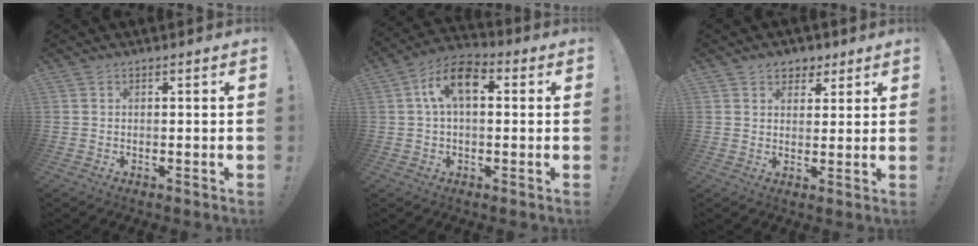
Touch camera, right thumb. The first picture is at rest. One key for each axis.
{"total": 10.9, "fx": 2.4, "fy": 6.2, "fz": 8.7, "tx": -0.151, "ty": 0.012, "tz": 0.046}
{"total": 5.3, "fx": 3.2, "fy": 4.1, "fz": 1.1, "tx": -0.005, "ty": -0.016, "tz": 0.058}